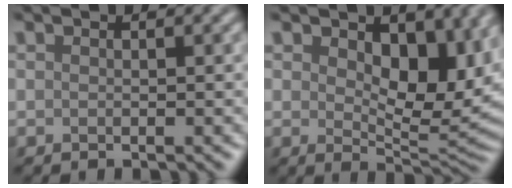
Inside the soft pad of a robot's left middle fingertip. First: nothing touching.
{"total": 7.1, "force": [2.0, 4.0, 5.4], "torque": [-0.090, -0.014, 0.031]}